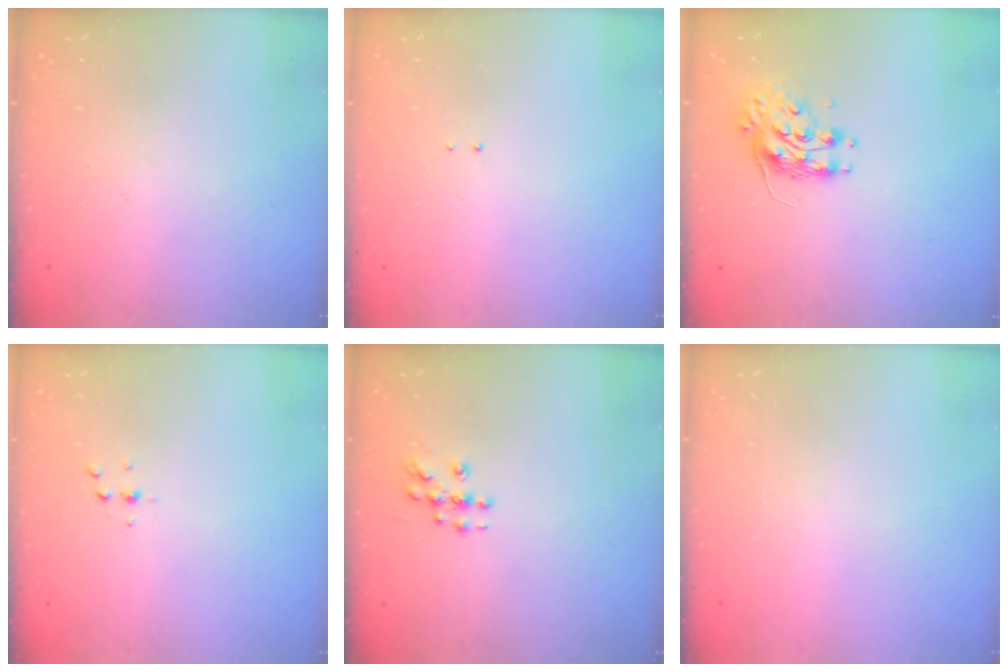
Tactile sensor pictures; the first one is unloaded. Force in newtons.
{"total": 1.3, "press": 1.2, "slide": 0.6}
{"total": 8.1, "press": 8.1, "slide": 0.1}
{"total": 2.6, "press": 2.6, "slide": 0.3}
{"total": 5.4, "press": 5.4, "slide": 0.5}
{"total": 0.0}